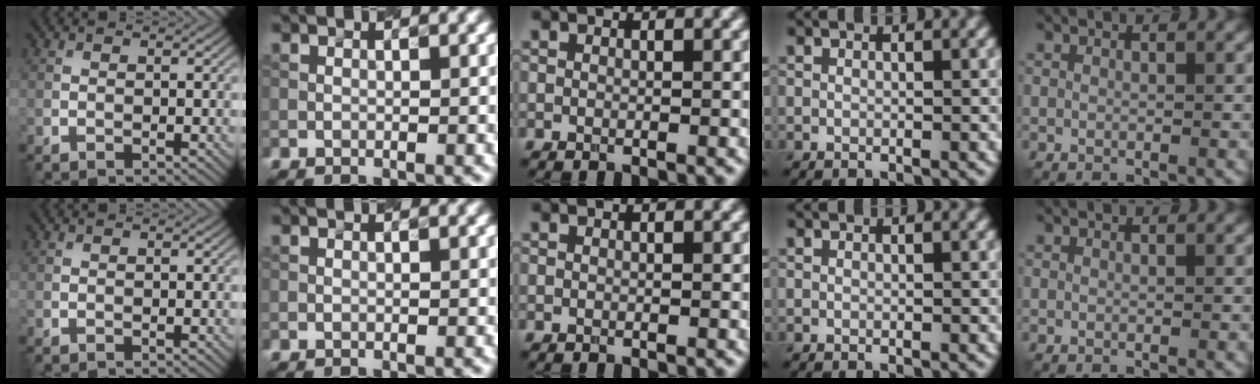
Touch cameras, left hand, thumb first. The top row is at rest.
{}